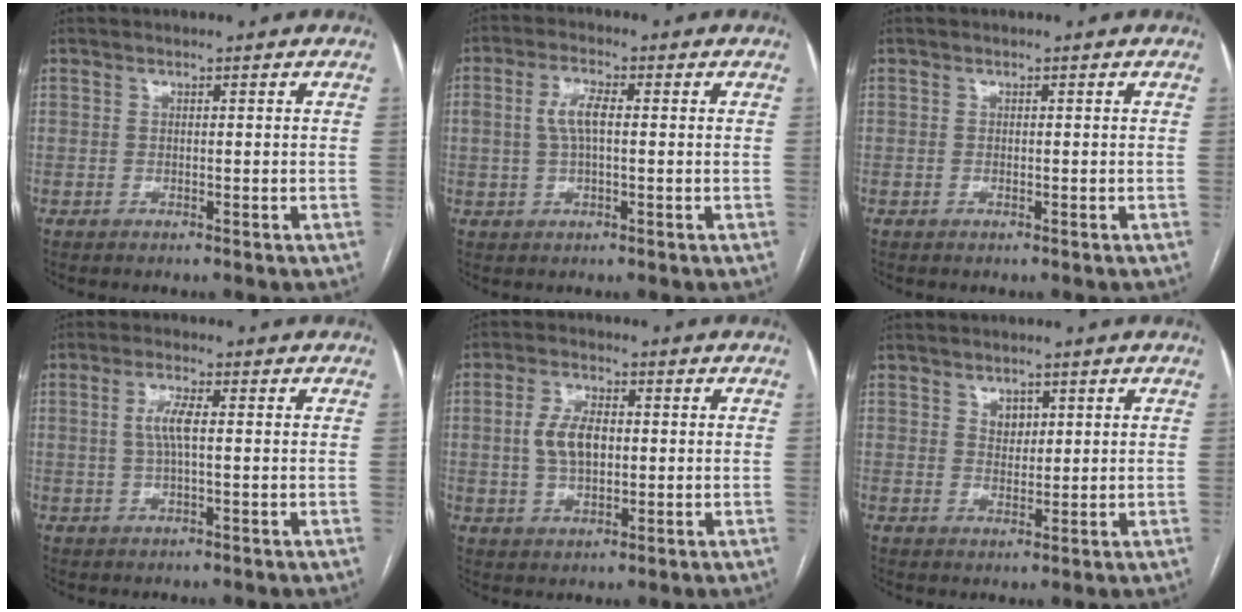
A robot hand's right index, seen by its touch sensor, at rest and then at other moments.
{"total": 4.7, "force": [0.5, 1.6, 4.4], "torque": [-0.099, 0.011, 0.011]}
{"total": 0.0}
{"total": 4.0, "force": [0.5, 0.7, 3.9], "torque": [-0.081, 0.003, 0.009]}
{"total": 6.7, "force": [0.5, 3.6, 5.6], "torque": [-0.117, 0.012, 0.012]}
{"total": 2.7, "force": [1.3, 1.8, 1.4], "torque": [-0.024, 0.000, 0.026]}